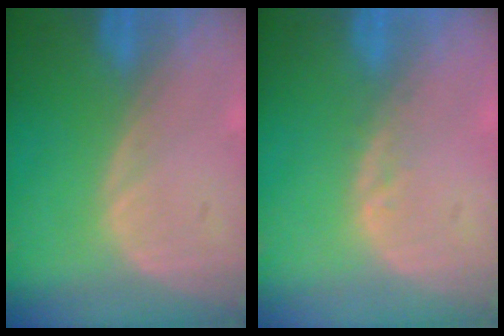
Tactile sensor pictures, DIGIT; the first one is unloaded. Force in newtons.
{"total": 1.0, "press": 1.0, "slide": 0.2}